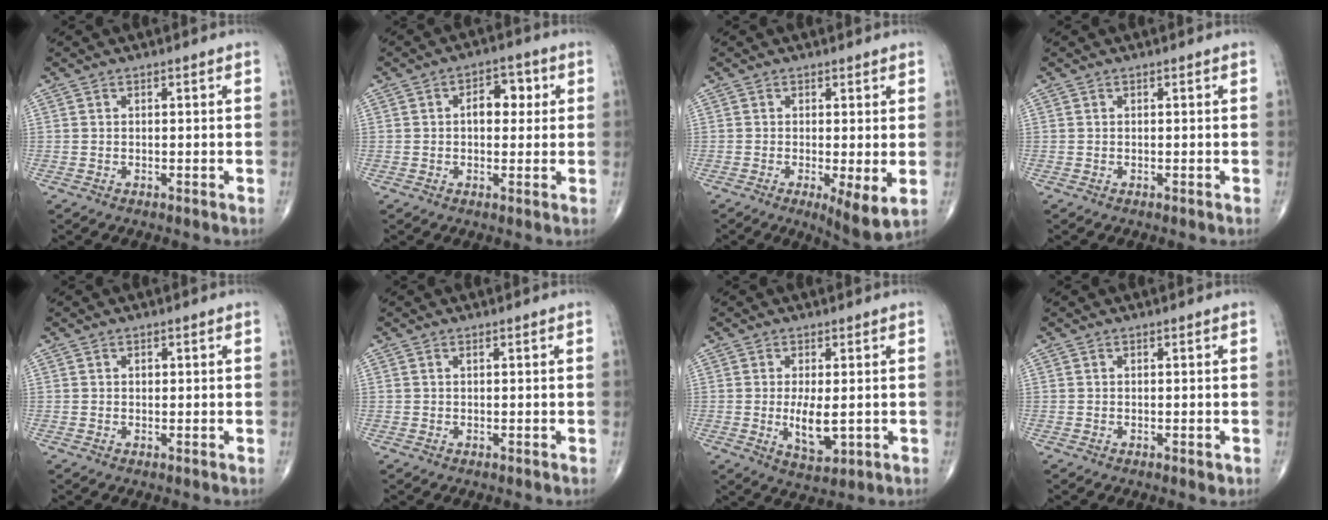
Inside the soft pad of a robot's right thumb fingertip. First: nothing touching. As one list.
[{"total": 6.0, "force": [1.1, 3.8, 4.5], "torque": [-0.039, 0.010, 0.010]}, {"total": 5.9, "force": [-0.9, 1.4, 5.6], "torque": [-0.092, -0.021, -0.016]}, {"total": 0.0}, {"total": 0.7, "force": [0.2, 0.6, 0.4], "torque": [-0.005, 0.000, 0.004]}, {"total": 0.0}, {"total": 6.0, "force": [-0.4, 2.4, 5.5], "torque": [-0.096, -0.016, 0.000]}, {"total": 0.8, "force": [-0.2, 0.4, 0.7], "torque": [-0.005, -0.002, -0.002]}]